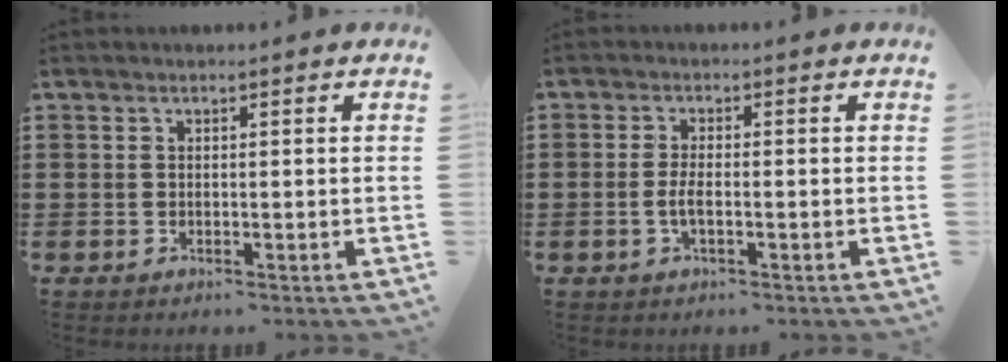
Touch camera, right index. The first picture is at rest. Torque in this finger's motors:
{"motor_torque": [0.15, 1.99, 0.06, 0.01]}